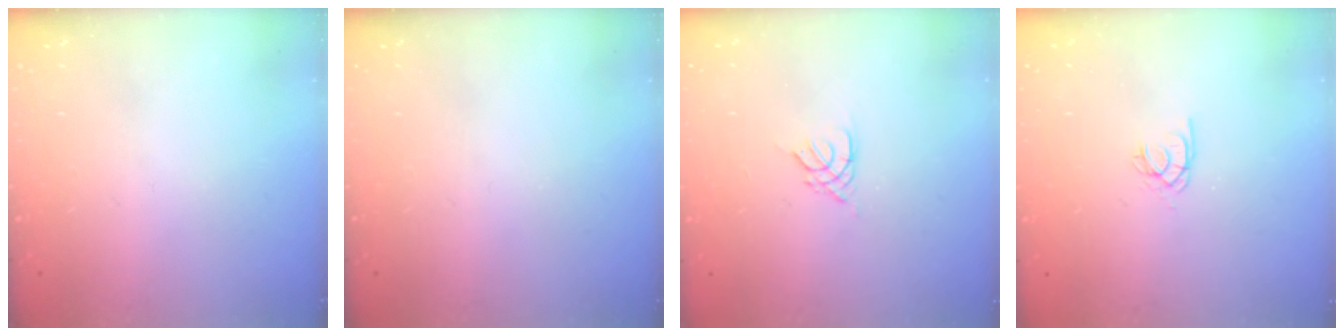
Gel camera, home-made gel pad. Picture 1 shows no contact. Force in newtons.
{"total": 0.0}
{"total": 2.8, "press": 2.7, "slide": 0.5}
{"total": 1.9, "press": 1.9, "slide": 0.2}